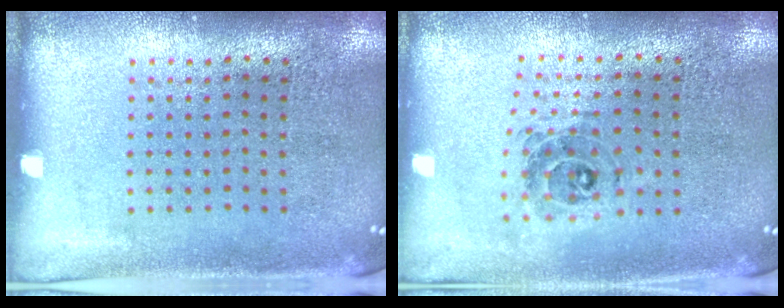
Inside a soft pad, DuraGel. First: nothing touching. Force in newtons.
{"total": 0.7, "press": 0.7, "slide": 0.2}